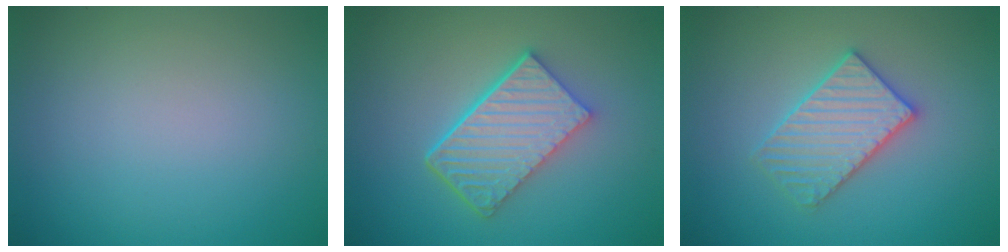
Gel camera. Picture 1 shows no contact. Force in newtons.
{"total": 6.0, "press": 4.4, "slide": 4.1}
{"total": 3.4, "press": 3.4, "slide": 0.5}